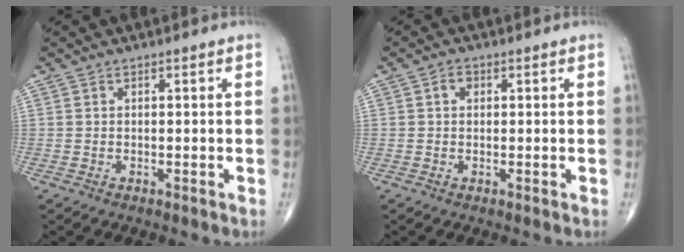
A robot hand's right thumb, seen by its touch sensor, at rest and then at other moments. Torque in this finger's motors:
{"motor_torque": [0.22, 0.15, 0.38, 0.28, -0.03]}